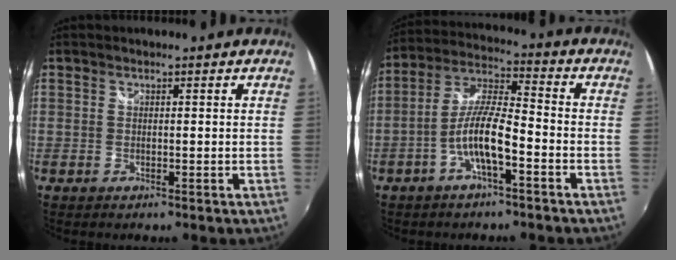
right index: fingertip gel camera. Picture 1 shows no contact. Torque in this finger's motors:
{"motor_torque": [1.24, -0.66, 0.66, 0.18]}